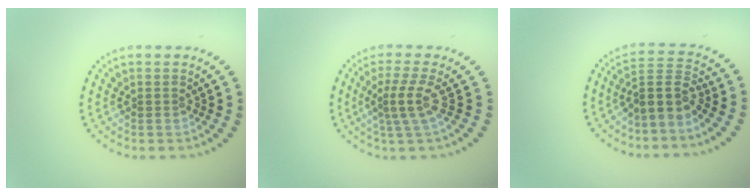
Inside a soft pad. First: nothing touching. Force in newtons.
{"total": 2.7, "press": 1.9, "slide": 1.9}
{"total": 3.3, "press": 2.5, "slide": 2.1}